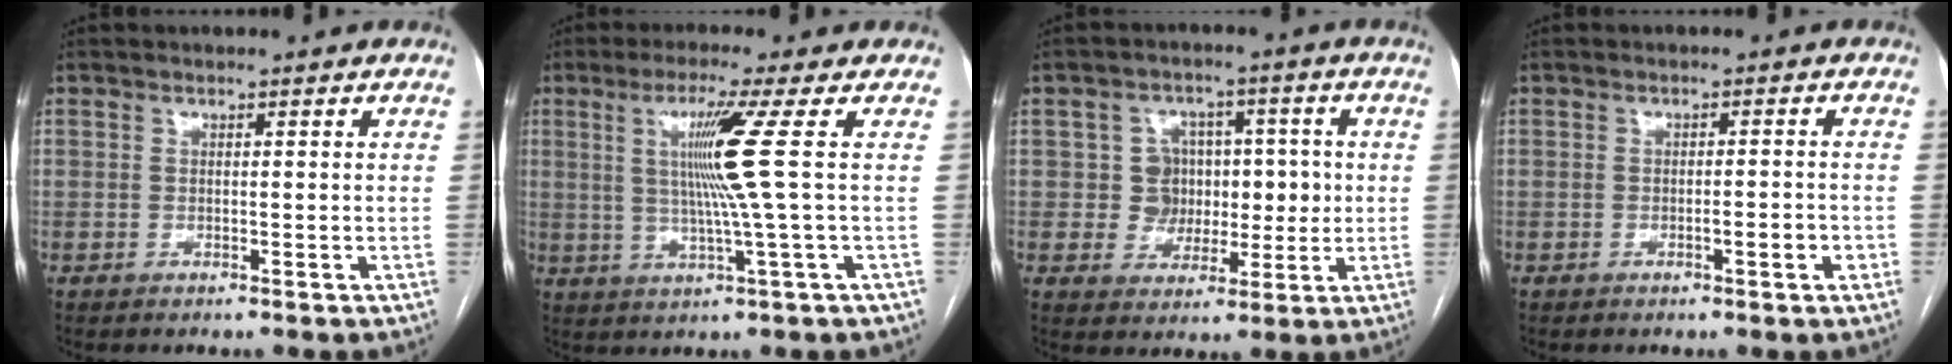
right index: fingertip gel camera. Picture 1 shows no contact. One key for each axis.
{"total": 8.5, "fx": 1.6, "fy": -2.7, "fz": 7.9, "tx": -0.147, "ty": -0.003, "tz": 0.039}
{"total": 7.1, "fx": 0.4, "fy": 6.7, "fz": 2.3, "tx": -0.019, "ty": 0.031, "tz": 0.011}
{"total": 2.5, "fx": -1.1, "fy": 0.5, "fz": 2.2, "tx": -0.029, "ty": 0.001, "tz": -0.015}